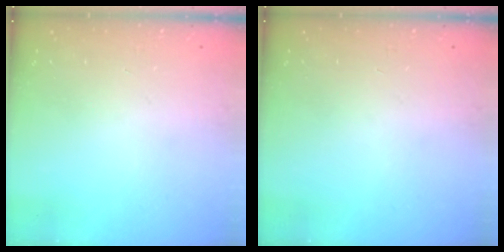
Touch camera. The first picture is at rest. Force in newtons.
{"total": 0.0}